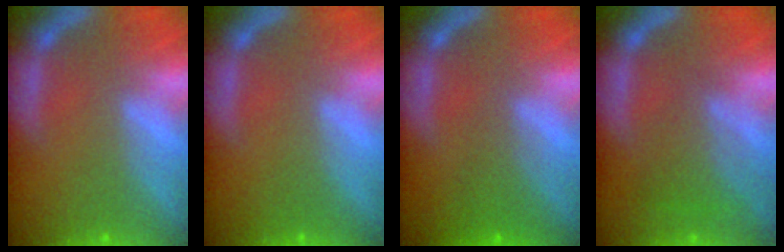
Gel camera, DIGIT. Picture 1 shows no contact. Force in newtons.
{"total": 0.0}
{"total": 2.5}
{"total": 3.5}